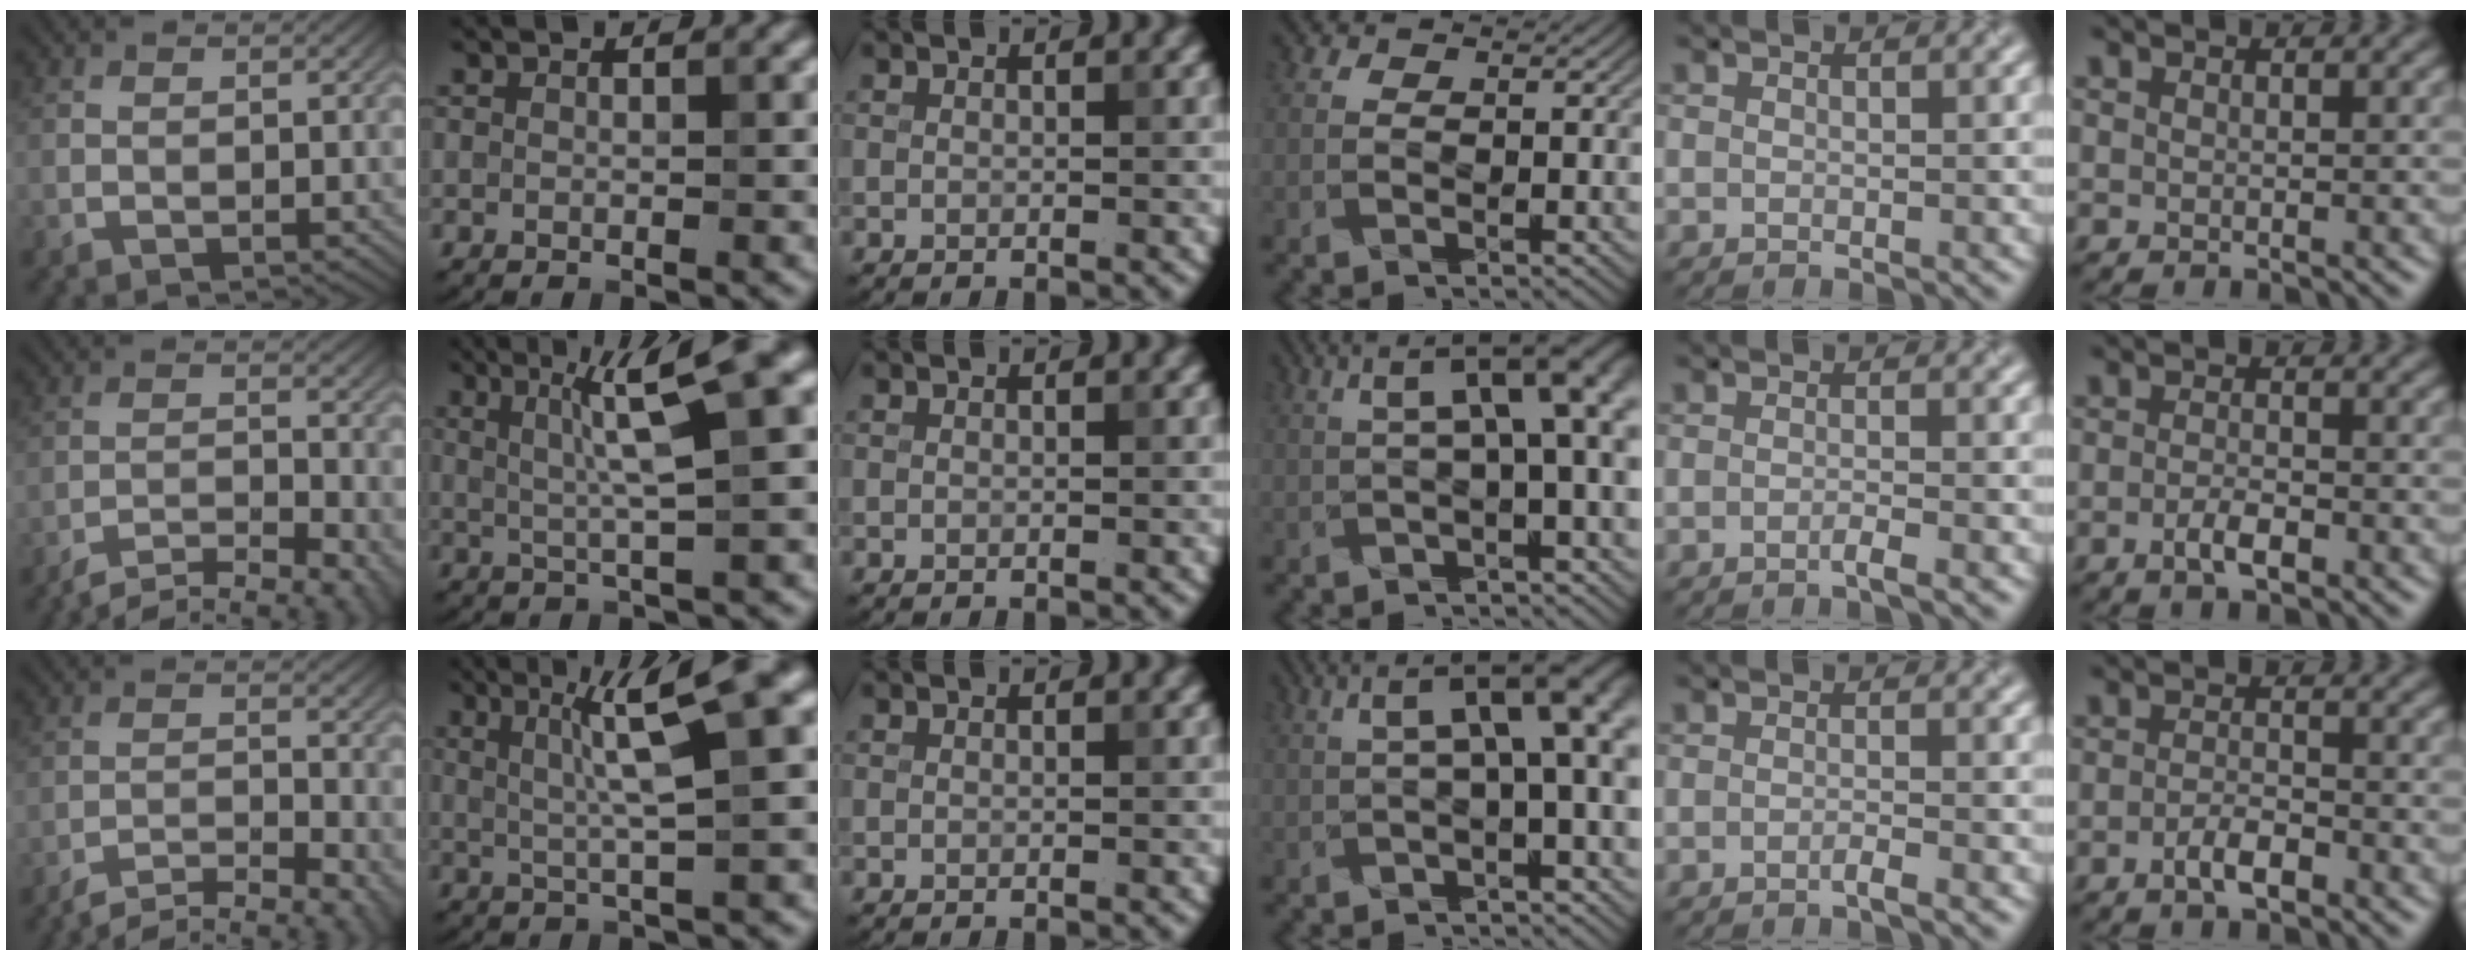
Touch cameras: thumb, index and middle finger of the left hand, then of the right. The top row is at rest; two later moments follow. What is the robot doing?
{"motion": "pour", "object": "sugar"}